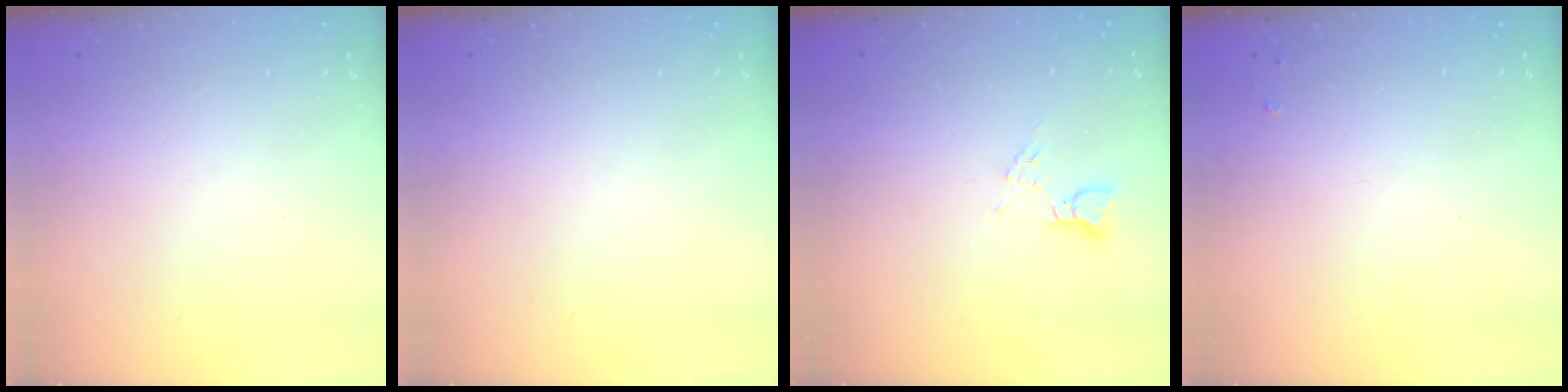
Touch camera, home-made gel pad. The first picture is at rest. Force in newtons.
{"total": 0.0}
{"total": 3.0, "press": 2.9, "slide": 0.4}
{"total": 1.8, "press": 1.8, "slide": 0.3}